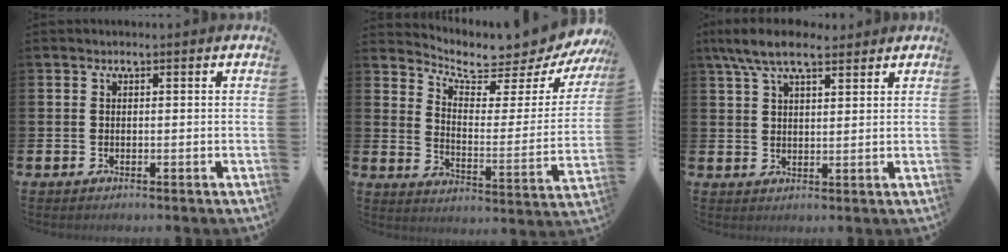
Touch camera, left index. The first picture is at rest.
{"total": 6.5, "force": [6.1, 1.5, 1.7], "torque": [-0.056, -0.059, 0.096]}
{"total": 7.2, "force": [5.9, 2.3, 3.5], "torque": [-0.080, -0.011, 0.107]}